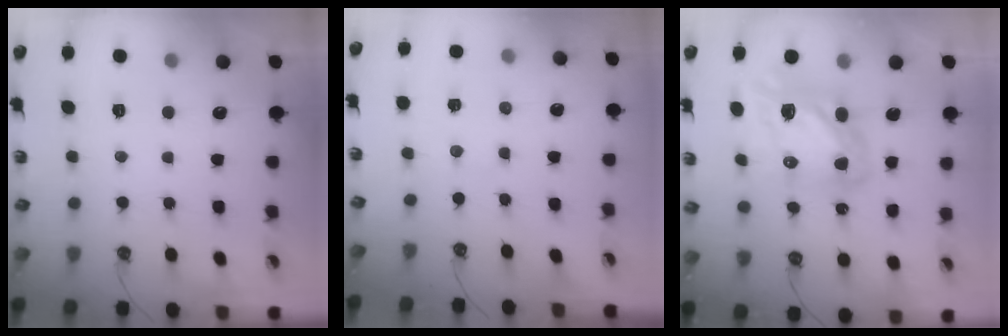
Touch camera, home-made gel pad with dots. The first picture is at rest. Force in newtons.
{"total": 1.4, "press": 1.4, "slide": 0.4}
{"total": 17.2, "press": 17.1, "slide": 1.8}